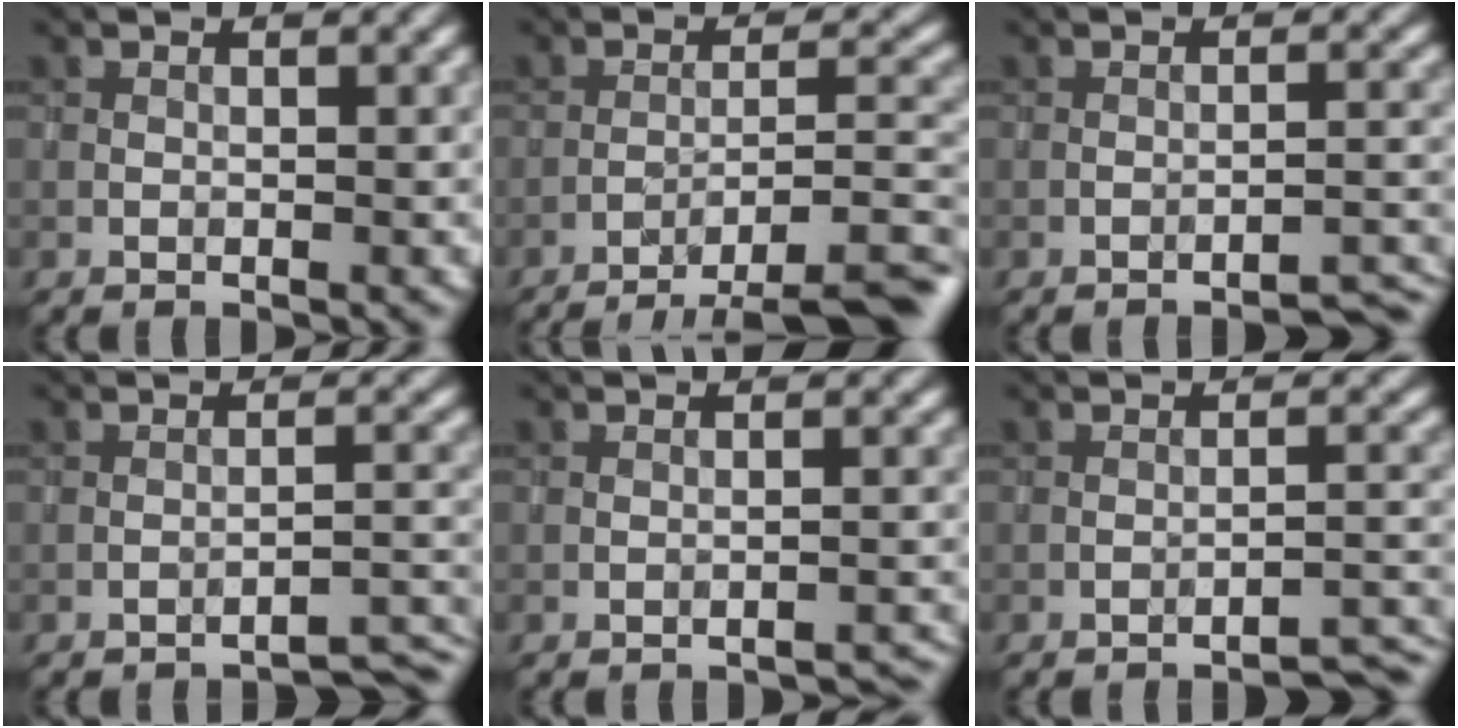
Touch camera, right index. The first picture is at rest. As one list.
[{"total": 8.8, "force": [-7.0, 1.4, 5.1], "torque": [-0.066, 0.001, -0.089]}, {"total": 2.6, "force": [-2.3, 0.1, 1.2], "torque": [-0.006, 0.010, -0.034]}, {"total": 3.3, "force": [-3.0, 0.1, 1.3], "torque": [-0.010, 0.008, -0.045]}, {"total": 2.1, "force": [-2.1, 0.2, 0.2], "torque": [-0.002, 0.006, -0.025]}, {"total": 2.9, "force": [-2.6, 0.1, 1.3], "torque": [-0.009, 0.011, -0.039]}]